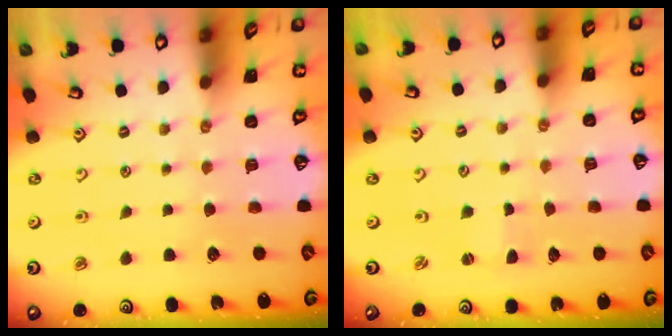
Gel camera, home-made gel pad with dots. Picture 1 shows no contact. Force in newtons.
{"total": 0.6, "press": 0.6, "slide": 0.0}